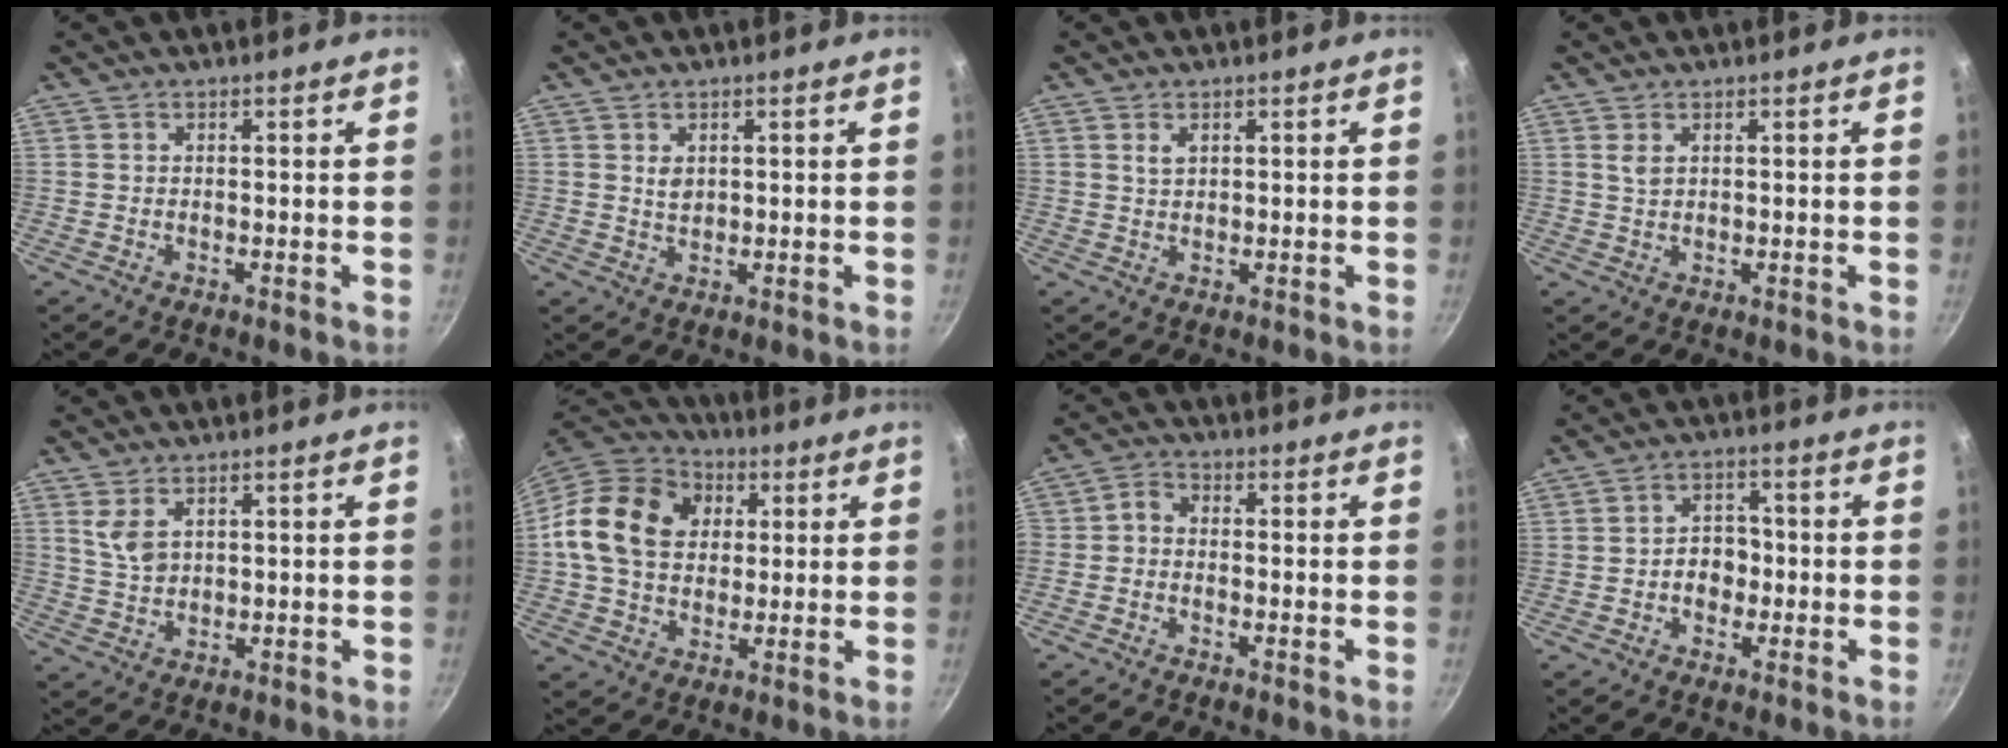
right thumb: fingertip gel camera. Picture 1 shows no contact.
{"total": 2.2, "force": [0.9, 1.5, 1.5], "torque": [-0.022, -0.008, 0.019]}
{"total": 1.7, "force": [0.8, 1.0, 1.1], "torque": [-0.018, -0.001, 0.017]}
{"total": 1.6, "force": [0.8, 0.8, 1.2], "torque": [-0.022, -0.004, 0.017]}
{"total": 4.4, "force": [2.1, 2.5, 3.0], "torque": [-0.051, -0.014, 0.046]}
{"total": 18.4, "force": [3.5, 14.3, 11.1], "torque": [-0.182, 0.021, 0.049]}
{"total": 2.6, "force": [-1.2, 1.4, 1.9], "torque": [-0.050, 0.016, -0.034]}
{"total": 5.0, "force": [-0.9, 3.9, 3.0], "torque": [-0.013, 0.013, -0.016]}